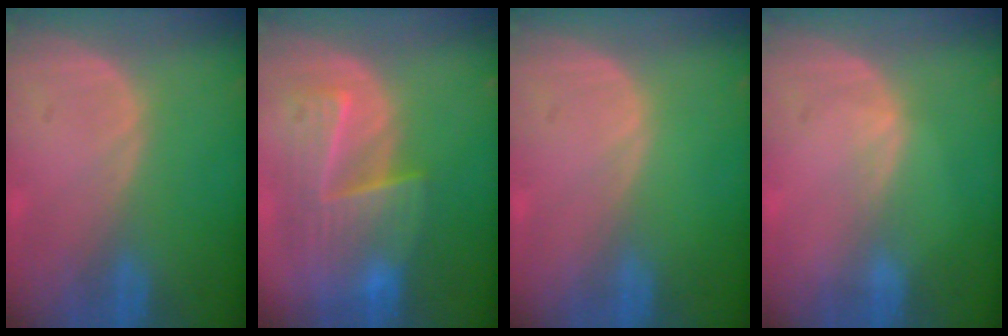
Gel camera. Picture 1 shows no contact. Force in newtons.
{"total": 9.1, "press": 8.2, "slide": 3.9}
{"total": 0.0}
{"total": 0.9, "press": 0.8, "slide": 0.2}